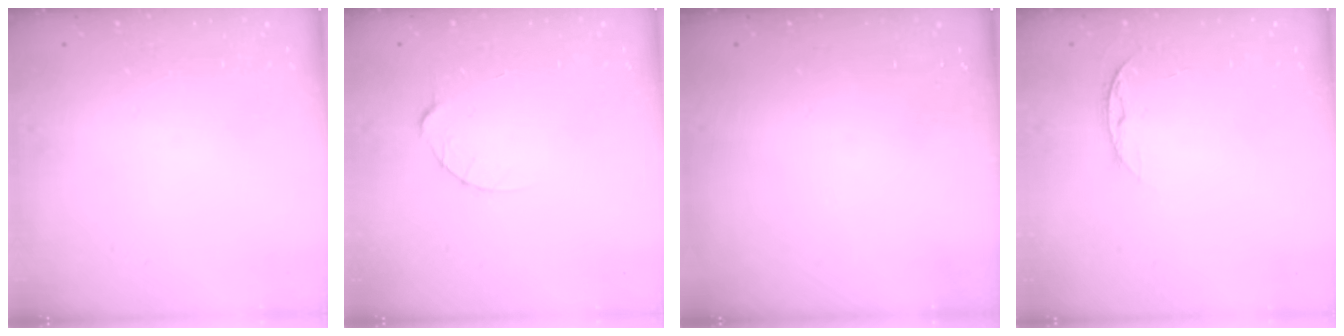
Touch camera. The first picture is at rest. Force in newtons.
{"total": 4.7, "press": 4.7, "slide": 0.6}
{"total": 0.0}
{"total": 6.4, "press": 6.3, "slide": 0.8}